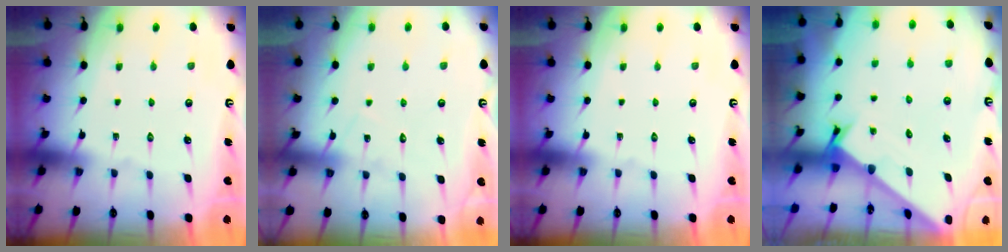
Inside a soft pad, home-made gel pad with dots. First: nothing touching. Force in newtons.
{"total": 8.5, "press": 8.4, "slide": 0.6}
{"total": 0.0}
{"total": 1.7, "press": 1.7, "slide": 0.1}